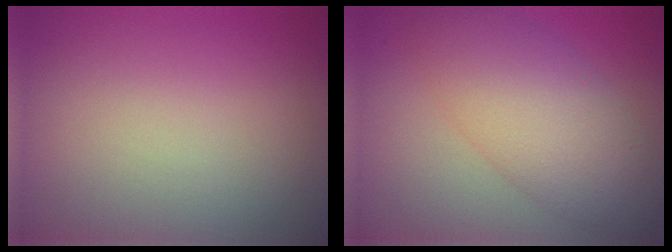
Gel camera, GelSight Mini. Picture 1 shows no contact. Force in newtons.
{"total": 7.2, "press": 7.2, "slide": 0.1}